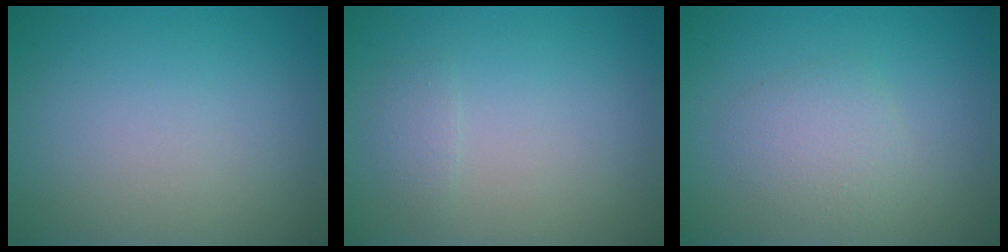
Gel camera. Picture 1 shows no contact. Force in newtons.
{"total": 0.9, "press": 0.9, "slide": 0.0}
{"total": 2.3, "press": 2.3, "slide": 0.1}